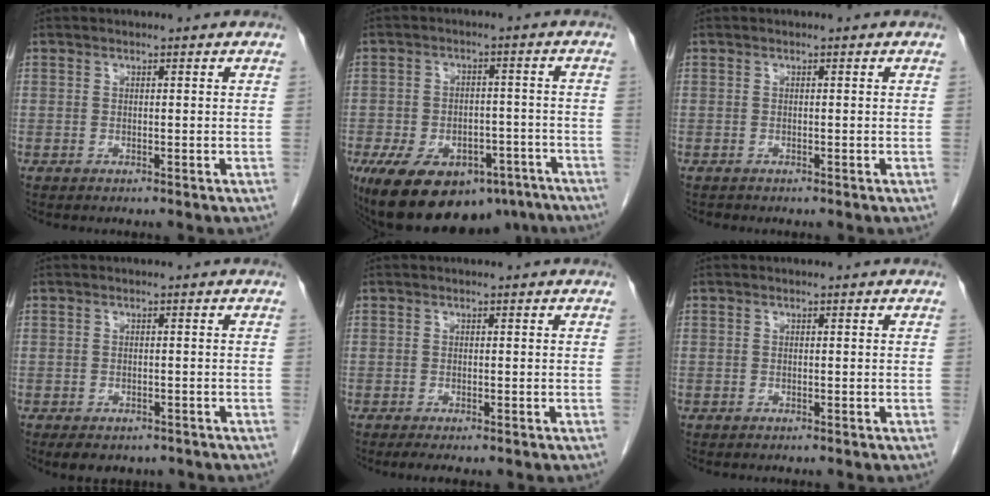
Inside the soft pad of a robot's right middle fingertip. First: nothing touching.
{"total": 18.0, "force": [-12.0, 9.3, 9.6], "torque": [-0.172, 0.006, -0.165]}
{"total": 0.0}
{"total": 6.2, "force": [-4.7, 3.2, 2.6], "torque": [-0.028, 0.002, -0.059]}
{"total": 2.4, "force": [-1.8, 0.6, 1.5], "torque": [-0.023, -0.007, -0.023]}
{"total": 0.0}